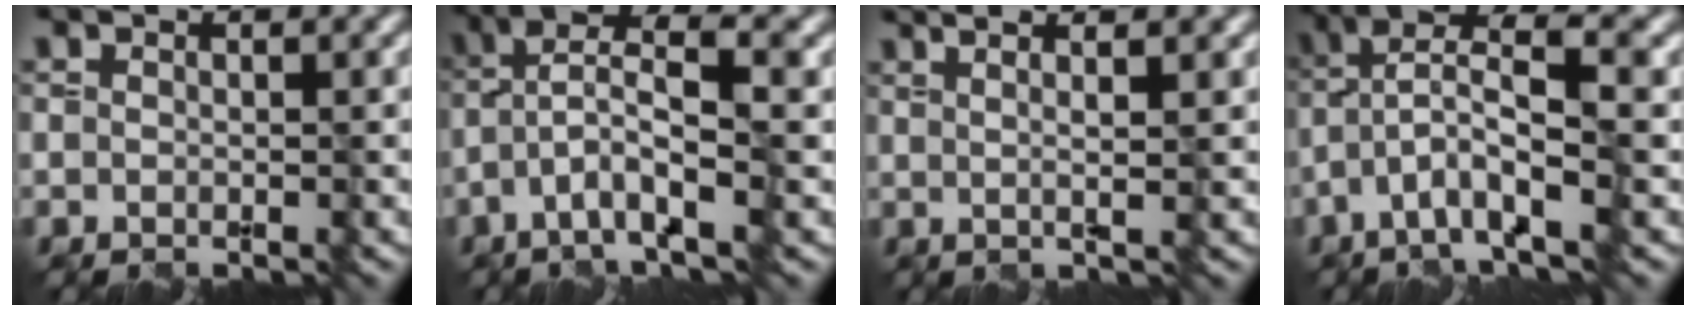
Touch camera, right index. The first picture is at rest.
{"total": 5.5, "force": [-1.6, 1.0, 5.2], "torque": [-0.099, 0.022, -0.039]}
{"total": 5.2, "force": [2.5, 1.7, 4.2], "torque": [-0.043, 0.027, 0.008]}
{"total": 6.1, "force": [-1.5, 1.3, 5.8], "torque": [-0.106, 0.024, -0.038]}